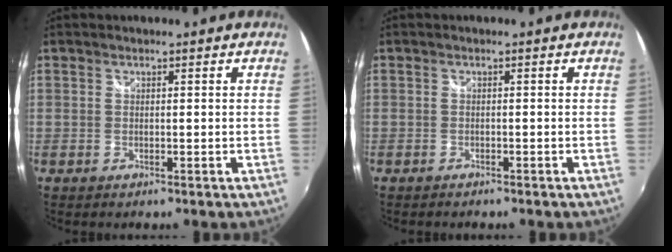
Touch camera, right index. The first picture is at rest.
{"total": 1.1, "force": [-1.1, 0.3, 0.2], "torque": [-0.009, -0.003, -0.017]}